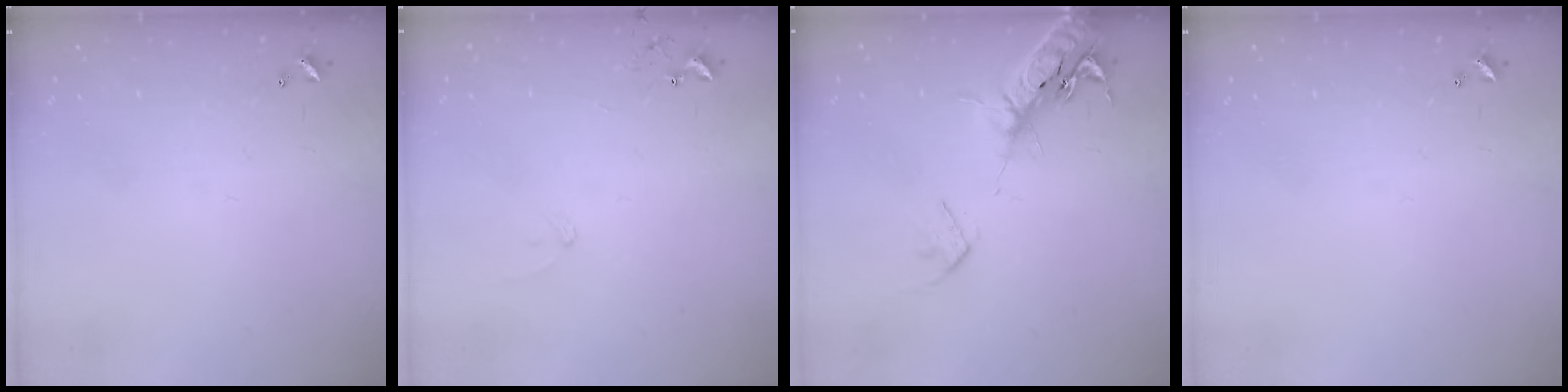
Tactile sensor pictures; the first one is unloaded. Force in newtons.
{"total": 7.8, "press": 7.7, "slide": 0.5}
{"total": 18.4, "press": 17.9, "slide": 4.4}
{"total": 0.0}